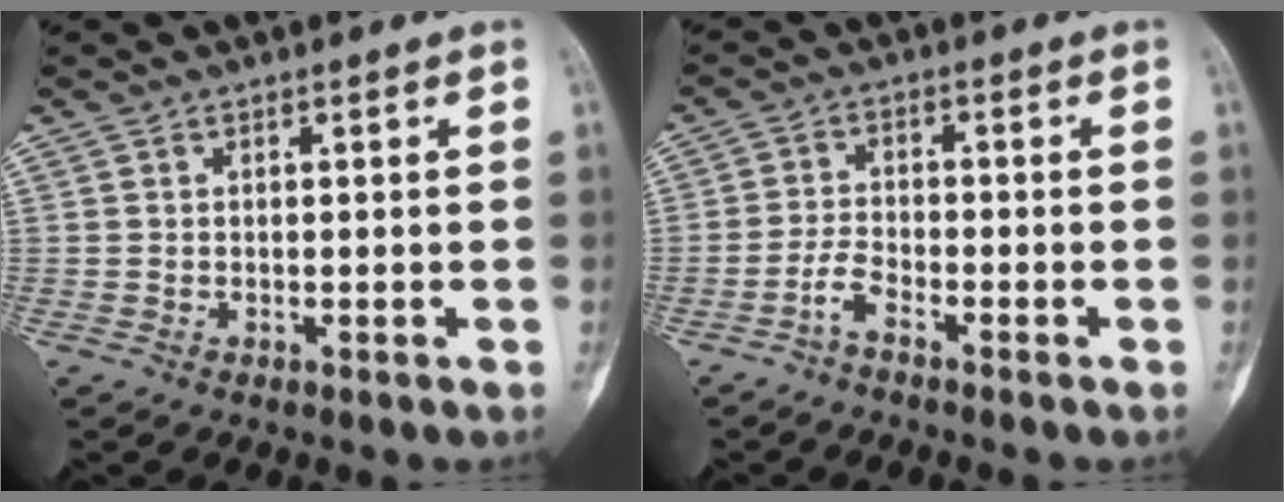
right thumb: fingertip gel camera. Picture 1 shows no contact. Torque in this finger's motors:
{"motor_torque": [-0.11, 0.00, 0.25, -0.21, -0.08]}